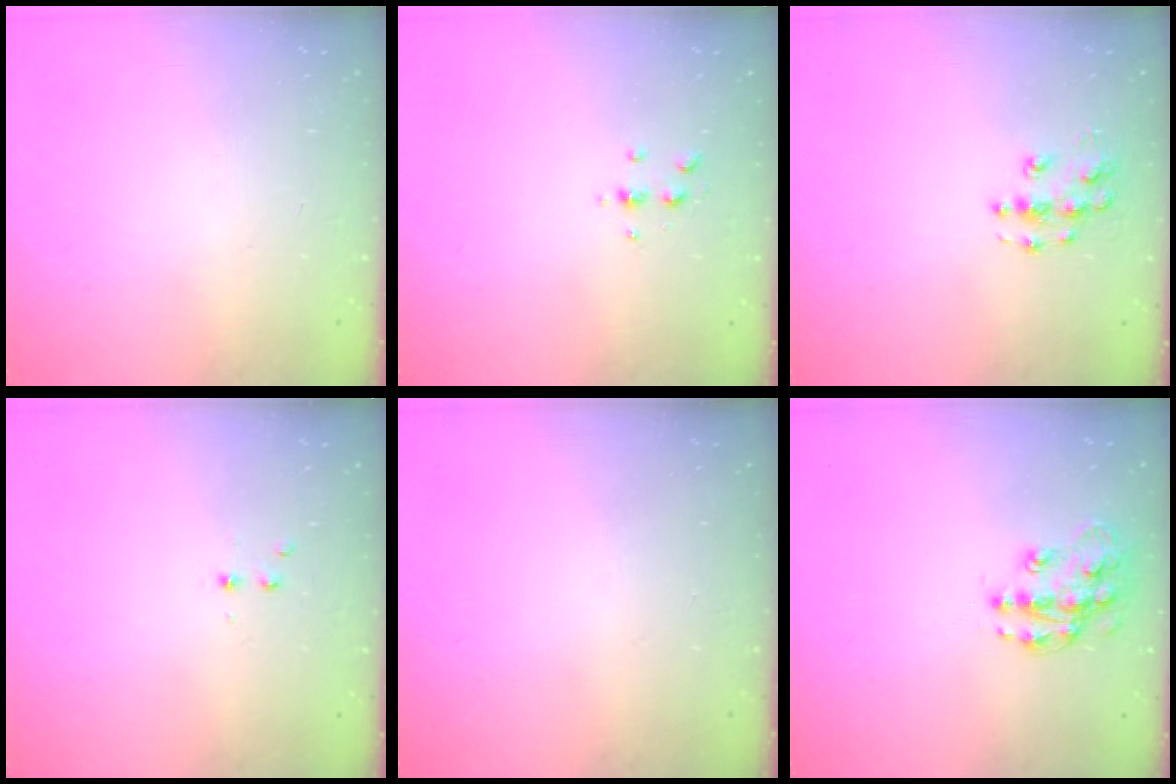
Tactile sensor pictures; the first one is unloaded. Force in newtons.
{"total": 3.9, "press": 3.9, "slide": 0.6}
{"total": 6.6, "press": 6.6, "slide": 0.3}
{"total": 2.2, "press": 1.9, "slide": 1.0}
{"total": 0.0}
{"total": 12.6, "press": 12.6, "slide": 0.8}